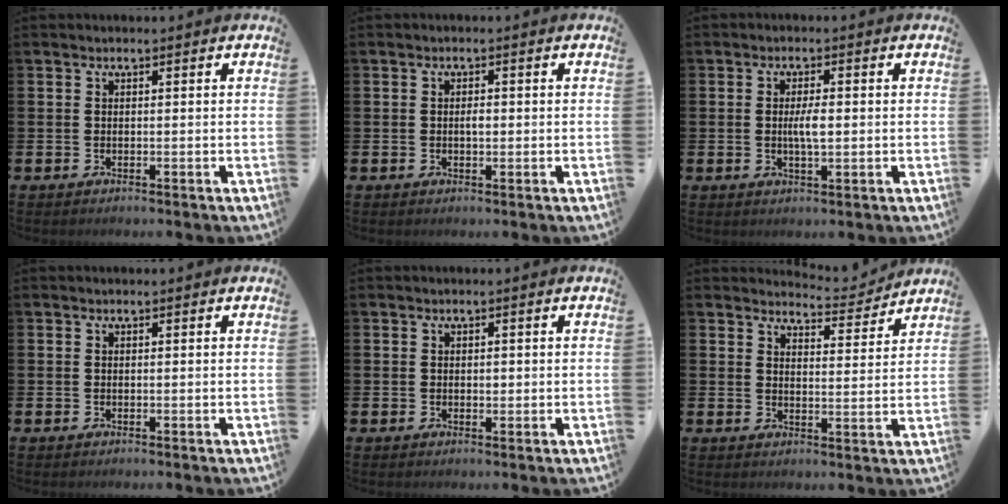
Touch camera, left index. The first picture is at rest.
{"total": 1.2, "force": [0.0, 0.6, 1.1], "torque": [-0.014, 0.002, -0.004]}
{"total": 3.2, "force": [0.0, 0.9, 3.0], "torque": [-0.050, 0.000, -0.004]}
{"total": 0.0}
{"total": 0.8, "force": [0.2, 0.6, 0.4], "torque": [0.006, -0.002, 0.000]}
{"total": 4.7, "force": [4.7, 0.6, 0.1], "torque": [0.003, -0.040, 0.079]}